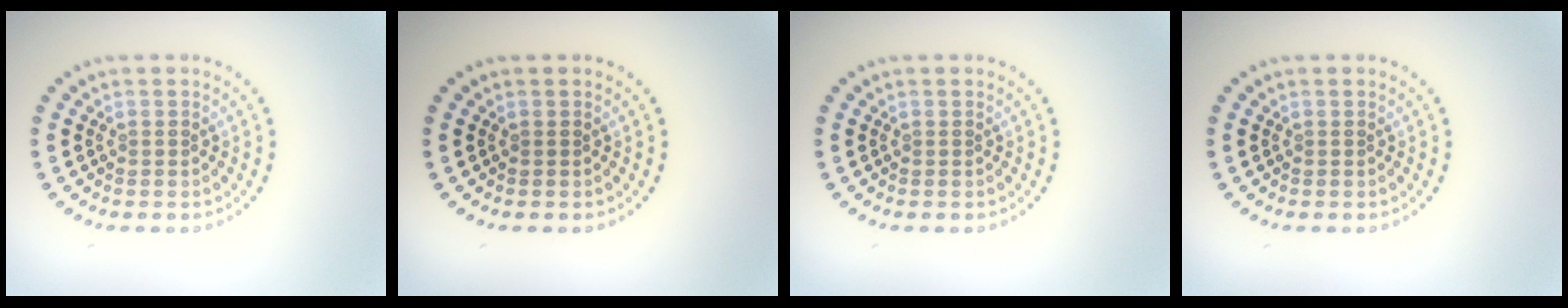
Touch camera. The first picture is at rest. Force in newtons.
{"total": 0.0}
{"total": 0.0}
{"total": 0.0}